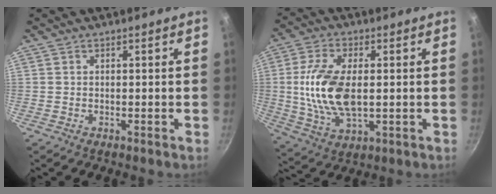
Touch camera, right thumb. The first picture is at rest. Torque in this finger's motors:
{"motor_torque": [0.88, 1.27, 1.72, -0.21, 0.51]}